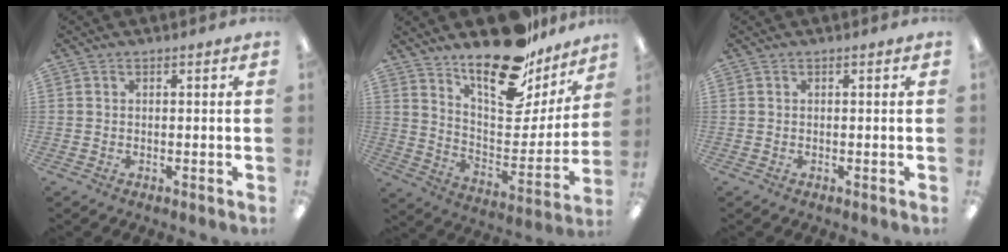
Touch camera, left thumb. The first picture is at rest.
{"total": 20.7, "force": [16.2, 7.7, 10.3], "torque": [-0.150, -0.122, 0.277]}
{"total": 0.0}